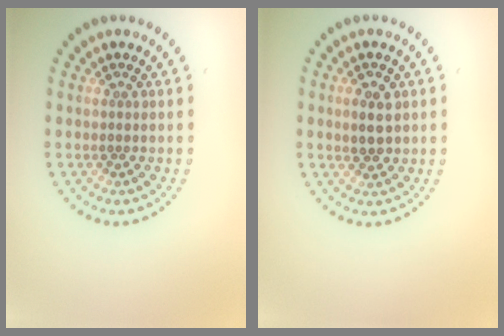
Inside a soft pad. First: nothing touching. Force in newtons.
{"total": 2.4, "press": 2.3, "slide": 0.4}